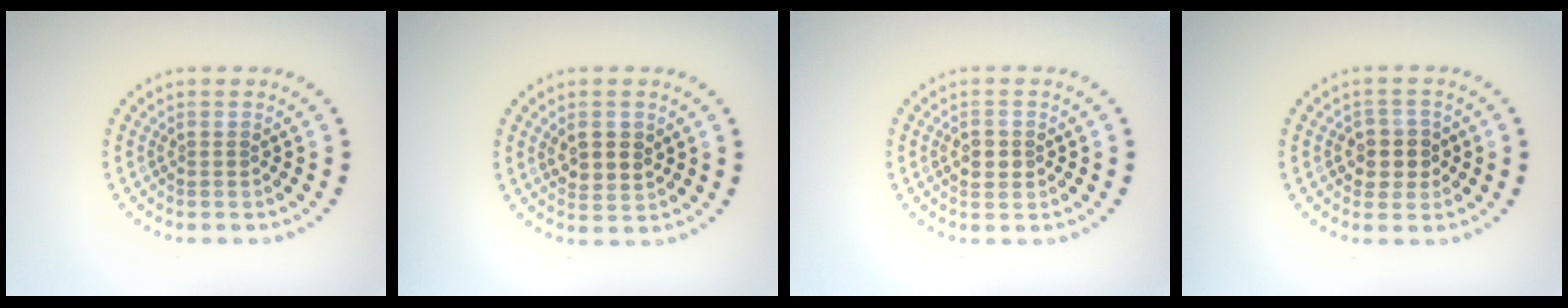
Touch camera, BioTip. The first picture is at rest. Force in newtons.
{"total": 2.7, "press": 2.6, "slide": 0.7}
{"total": 2.2, "press": 2.2, "slide": 0.1}
{"total": 2.6, "press": 2.5, "slide": 0.8}